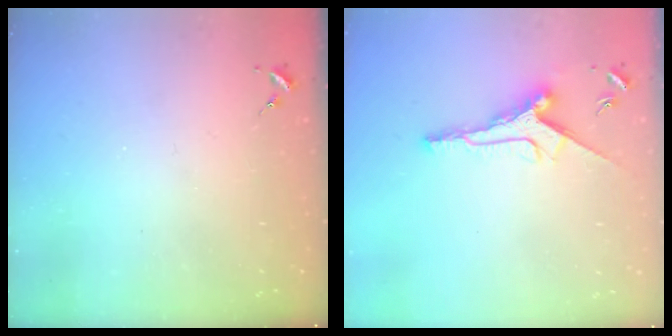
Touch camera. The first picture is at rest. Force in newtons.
{"total": 10.5, "press": 10.5, "slide": 0.3}